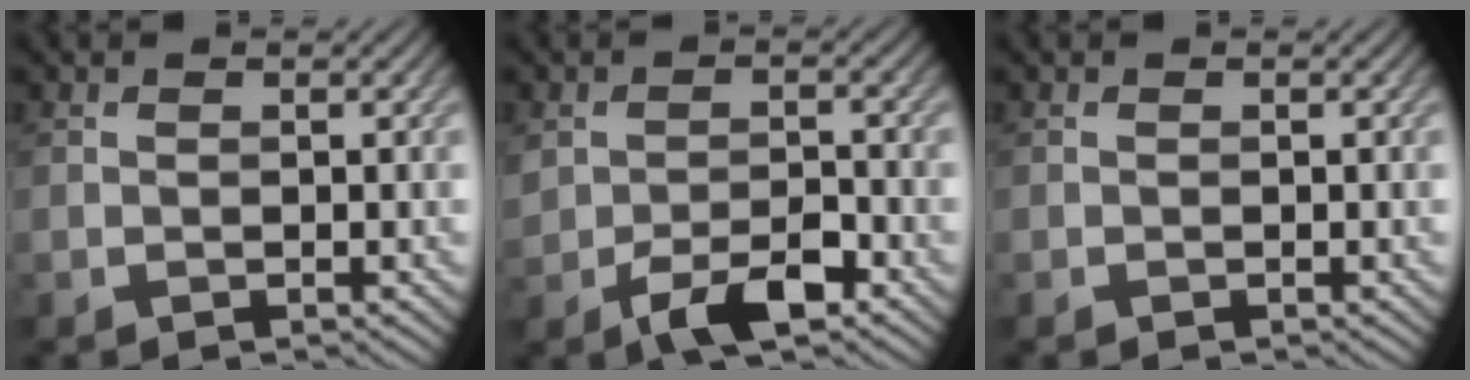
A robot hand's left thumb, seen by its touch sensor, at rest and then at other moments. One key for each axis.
{"total": 4.9, "fx": -2.5, "fy": 2.5, "fz": 3.4, "tx": -0.066, "ty": -0.005, "tz": -0.045}
{"total": 0.0}